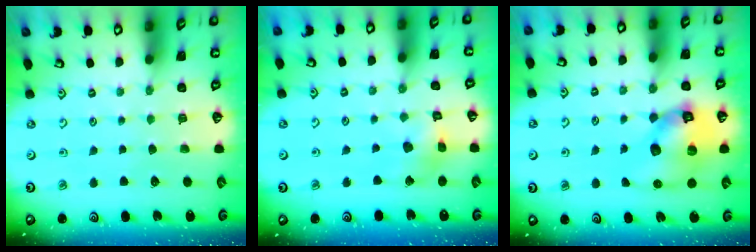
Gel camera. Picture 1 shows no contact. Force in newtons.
{"total": 10.2, "press": 10.1, "slide": 1.0}
{"total": 14.6, "press": 14.4, "slide": 2.2}